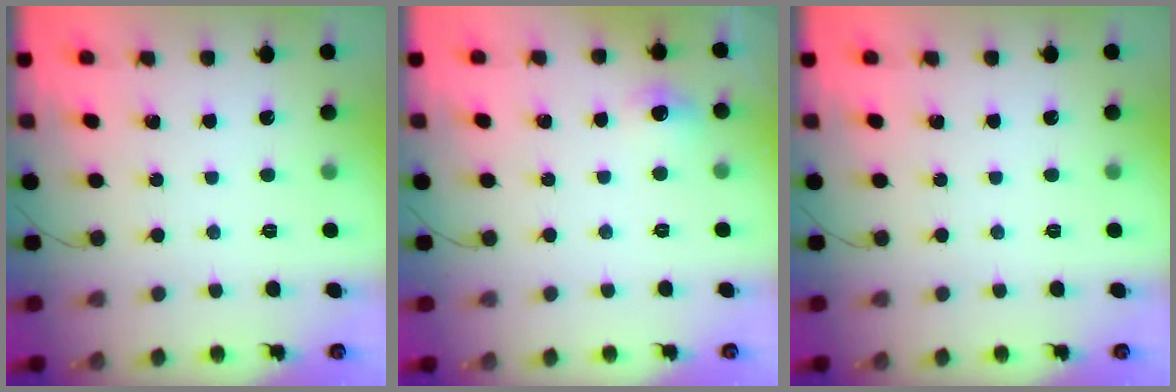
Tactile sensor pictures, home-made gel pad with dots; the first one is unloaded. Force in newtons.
{"total": 12.5, "press": 5.7, "slide": 11.1}
{"total": 0.0}